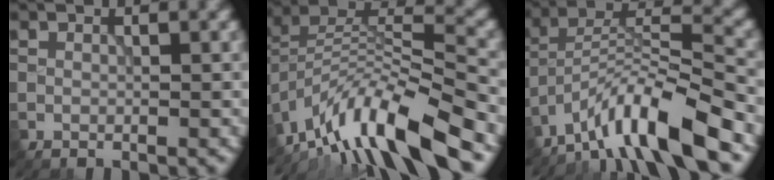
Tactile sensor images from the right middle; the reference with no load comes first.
{"total": 13.0, "force": [-9.6, 3.1, 8.3], "torque": [-0.149, 0.016, -0.175]}
{"total": 10.0, "force": [-7.4, 1.7, 6.6], "torque": [-0.099, 0.016, -0.138]}